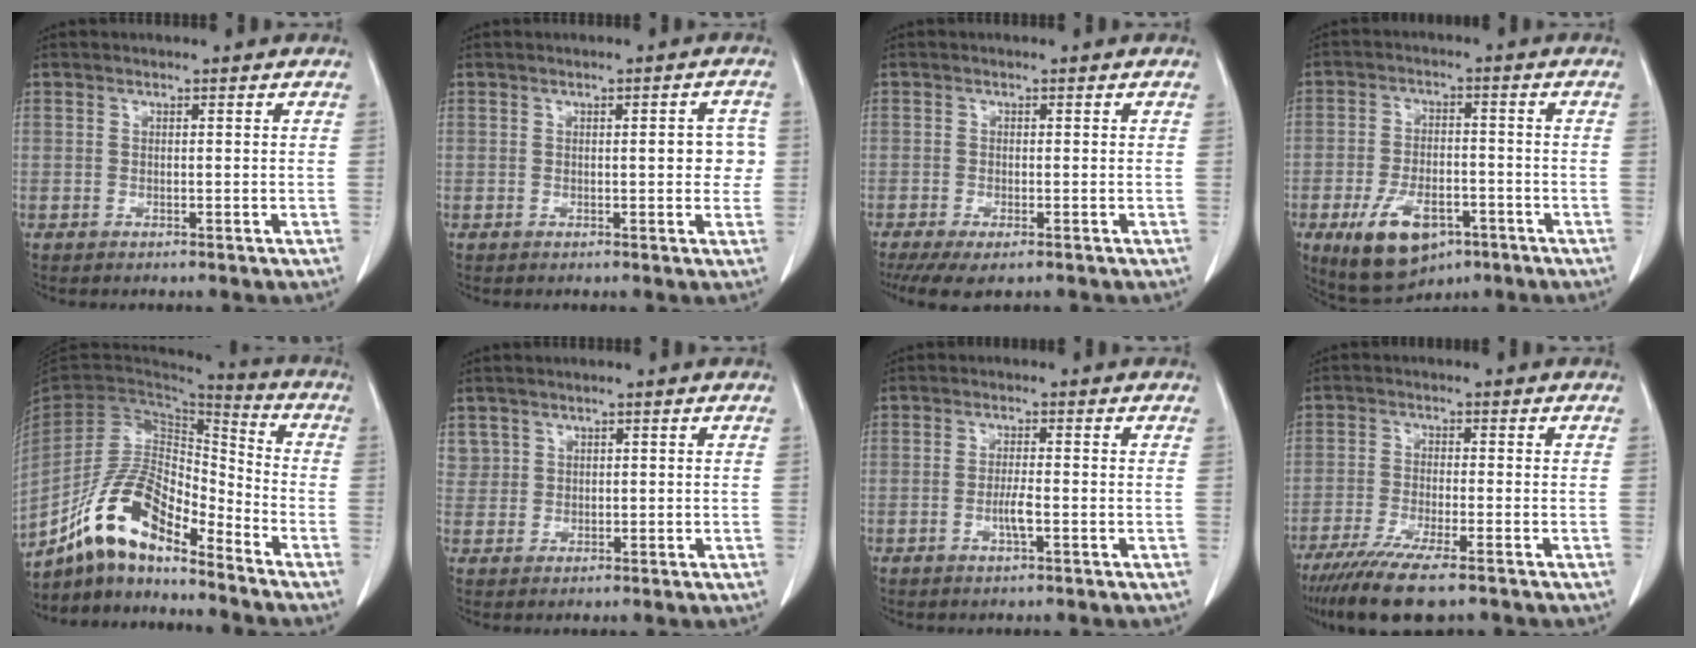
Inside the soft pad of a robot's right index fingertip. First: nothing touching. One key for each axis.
{"total": 3.7, "fx": 0.2, "fy": 1.3, "fz": 3.4, "tx": -0.033, "ty": 0.005, "tz": 0.000}
{"total": 5.9, "fx": -4.2, "fy": 1.8, "fz": 3.7, "tx": -0.058, "ty": -0.015, "tz": -0.066}
{"total": 11.1, "fx": -5.6, "fy": 5.8, "fz": 7.6, "tx": -0.142, "ty": -0.008, "tz": -0.083}
{"total": 13.0, "fx": -9.8, "fy": 4.2, "fz": 7.3, "tx": -0.144, "ty": 0.029, "tz": -0.179}
{"total": 2.4, "fx": 1.2, "fy": 2.0, "fz": 0.0, "tx": 0.012, "ty": 0.004, "tz": 0.019}
{"total": 2.7, "fx": -0.9, "fy": 0.2, "fz": 2.6, "tx": -0.053, "ty": -0.003, "tz": -0.017}
{"total": 9.9, "fx": -7.3, "fy": 1.0, "fz": 6.6, "tx": -0.109, "ty": -0.024, "tz": -0.117}